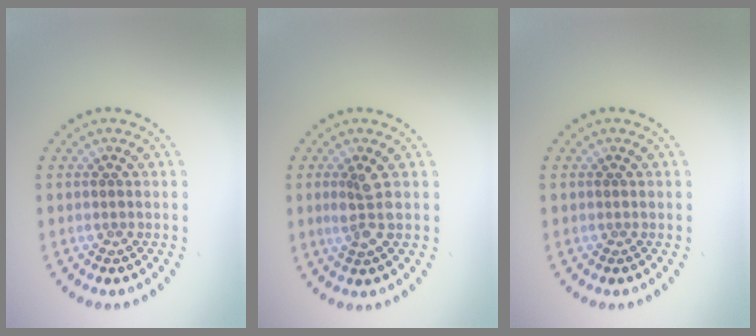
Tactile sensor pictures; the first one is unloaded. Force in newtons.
{"total": 2.4, "press": 2.3, "slide": 0.7}
{"total": 0.0}